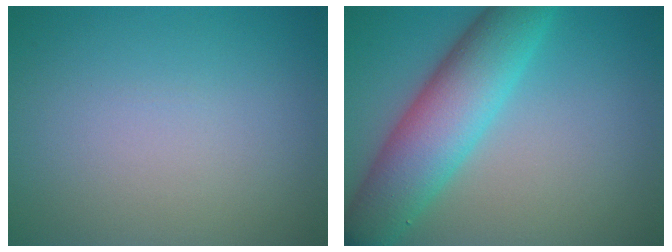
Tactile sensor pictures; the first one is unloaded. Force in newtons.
{"total": 8.0, "press": 8.0, "slide": 0.1}